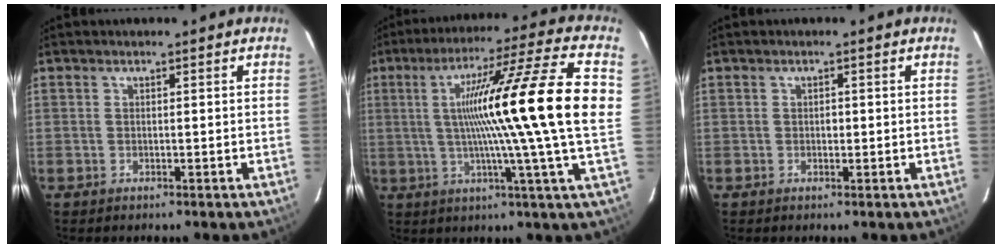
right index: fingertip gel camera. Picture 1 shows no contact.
{"total": 21.7, "force": [2.1, -2.3, 21.5], "torque": [-0.331, 0.003, 0.011]}
{"total": 0.8, "force": [-0.1, 0.5, 0.6], "torque": [-0.011, 0.001, -0.002]}